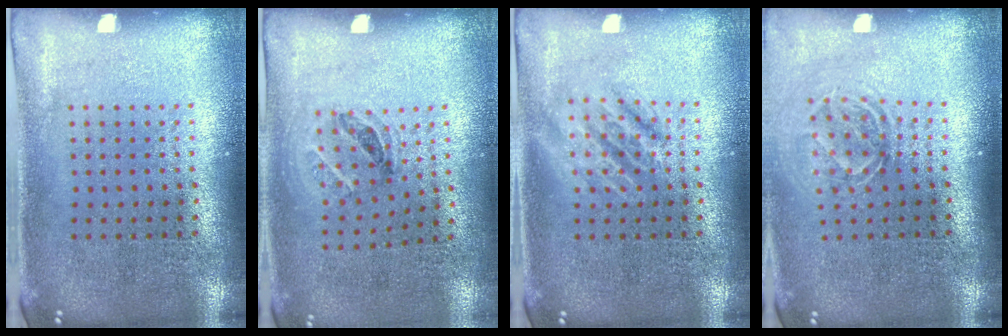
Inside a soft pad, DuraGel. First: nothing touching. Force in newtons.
{"total": 1.1, "press": 0.7, "slide": 0.9}
{"total": 2.1, "press": 2.1, "slide": 0.2}
{"total": 1.6, "press": 1.2, "slide": 1.1}